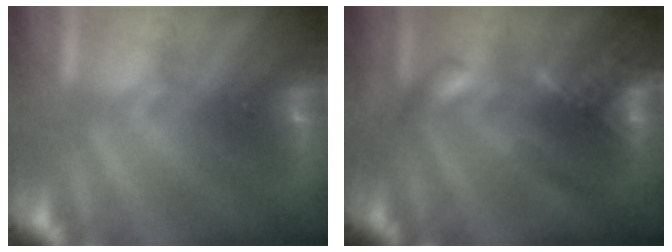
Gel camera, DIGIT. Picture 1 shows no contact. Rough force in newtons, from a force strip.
{"total": 2.7}